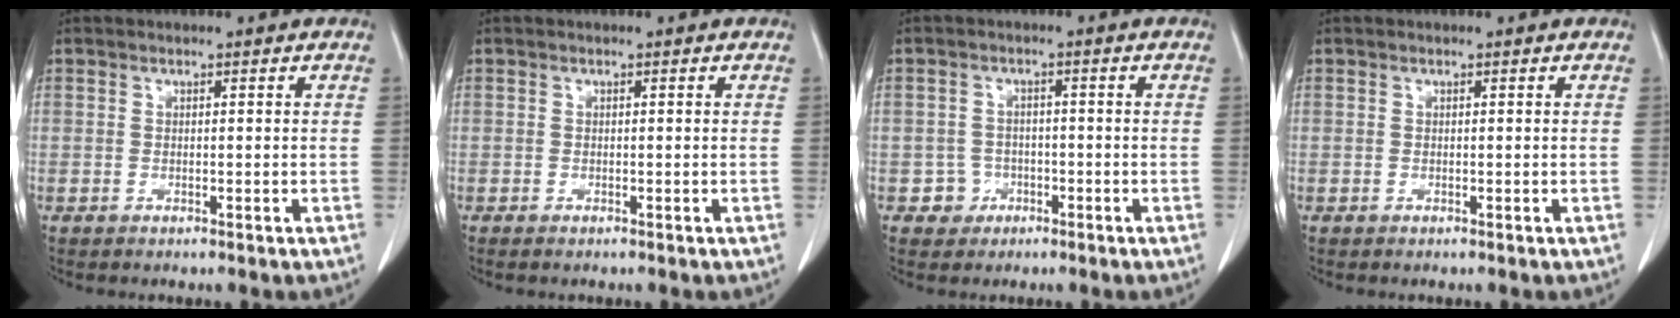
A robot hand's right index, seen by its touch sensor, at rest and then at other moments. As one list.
[{"total": 0.7, "force": [-0.3, 0.3, 0.5], "torque": [-0.013, -0.003, -0.003]}, {"total": 3.4, "force": [-1.4, 3.1, 0.0], "torque": [0.013, 0.015, -0.019]}, {"total": 0.0}]